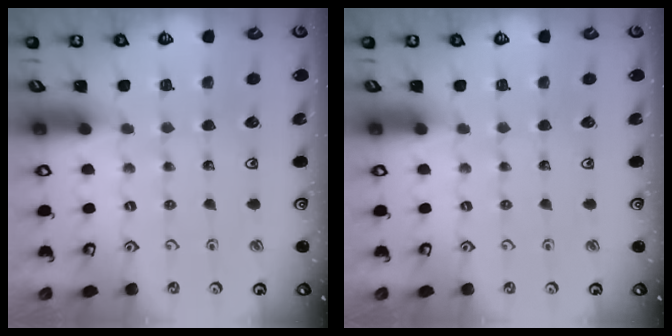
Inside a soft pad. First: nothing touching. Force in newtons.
{"total": 0.0}